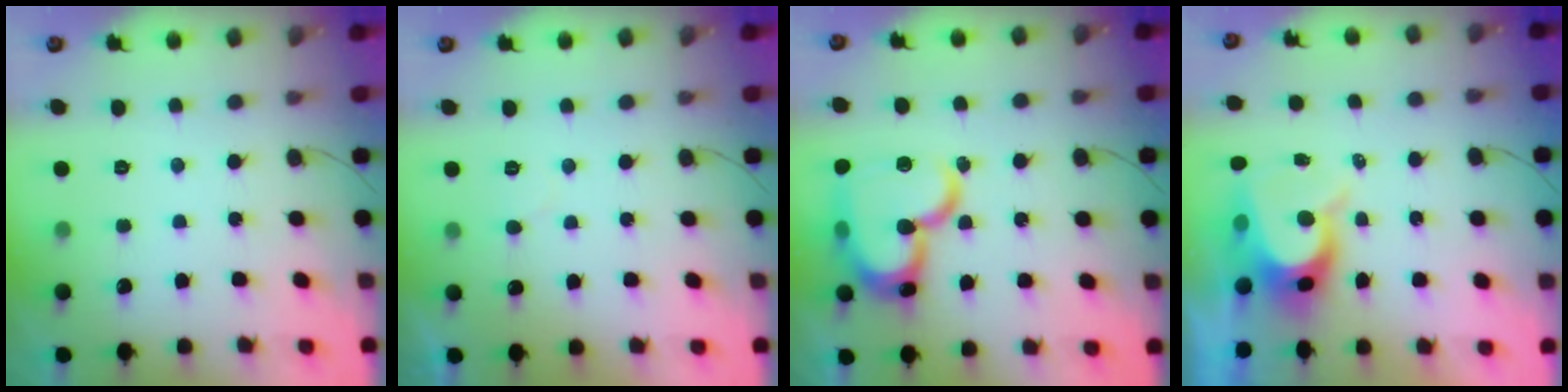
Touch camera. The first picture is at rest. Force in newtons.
{"total": 3.3, "press": 3.3, "slide": 0.2}
{"total": 24.5, "press": 24.4, "slide": 2.5}
{"total": 8.0, "press": 8.0, "slide": 0.6}